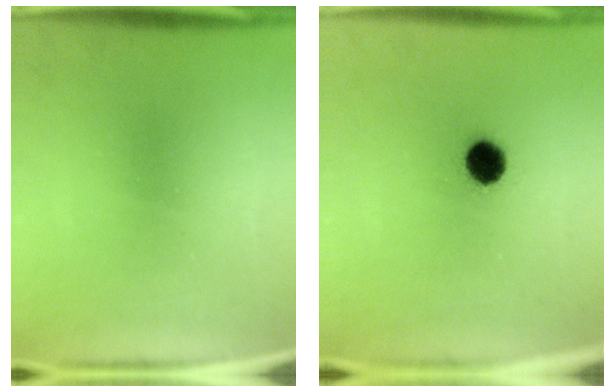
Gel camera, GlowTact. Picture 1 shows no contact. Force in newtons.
{"total": 5.9}